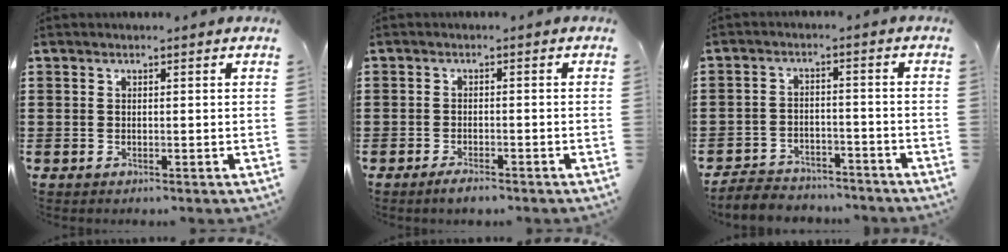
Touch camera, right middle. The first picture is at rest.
{"total": 1.7, "force": [-1.6, 0.4, 0.6], "torque": [-0.013, -0.001, -0.029]}
{"total": 4.2, "force": [-4.1, 0.9, -0.2], "torque": [-0.010, 0.003, -0.089]}